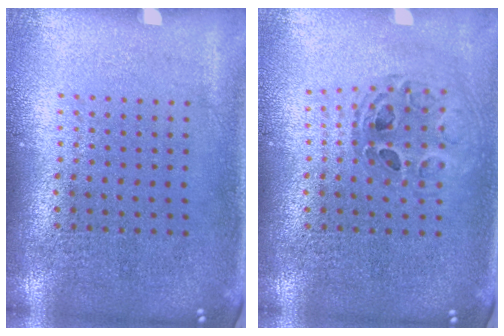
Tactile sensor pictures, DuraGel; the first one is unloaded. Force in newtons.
{"total": 0.7, "press": 0.7, "slide": 0.1}